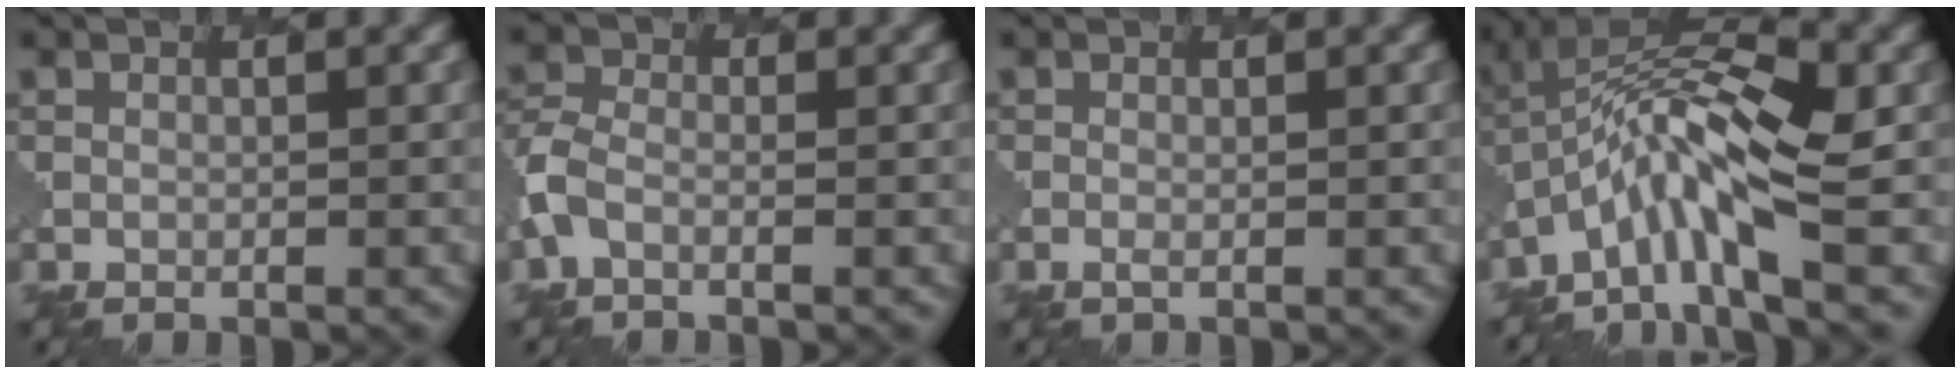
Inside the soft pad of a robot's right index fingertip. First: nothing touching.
{"total": 2.1, "force": [-1.2, 0.9, 1.4], "torque": [-0.038, -0.004, -0.038]}
{"total": 0.8, "force": [0.1, 0.3, 0.7], "torque": [-0.011, 0.000, 0.000]}
{"total": 7.6, "force": [-2.5, 2.1, 6.8], "torque": [-0.128, 0.017, -0.055]}